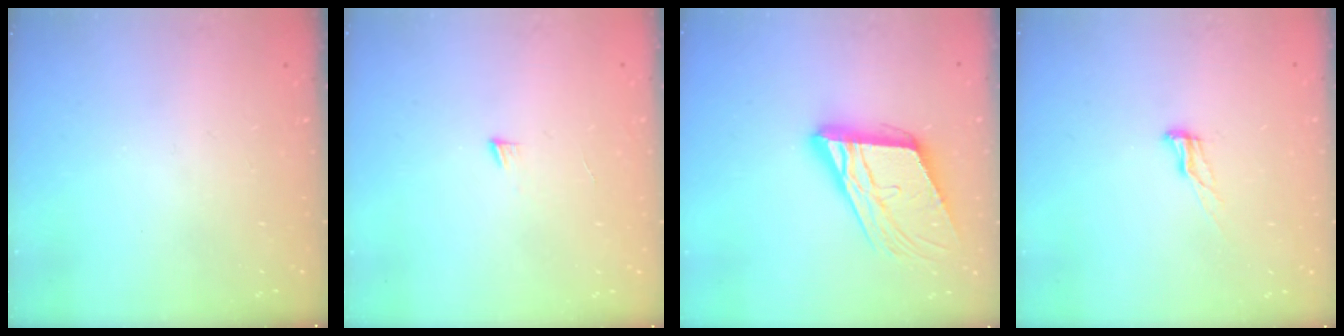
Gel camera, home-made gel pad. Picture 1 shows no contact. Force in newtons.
{"total": 3.1, "press": 3.1, "slide": 0.4}
{"total": 17.6, "press": 17.4, "slide": 2.6}
{"total": 6.9, "press": 6.9, "slide": 0.9}